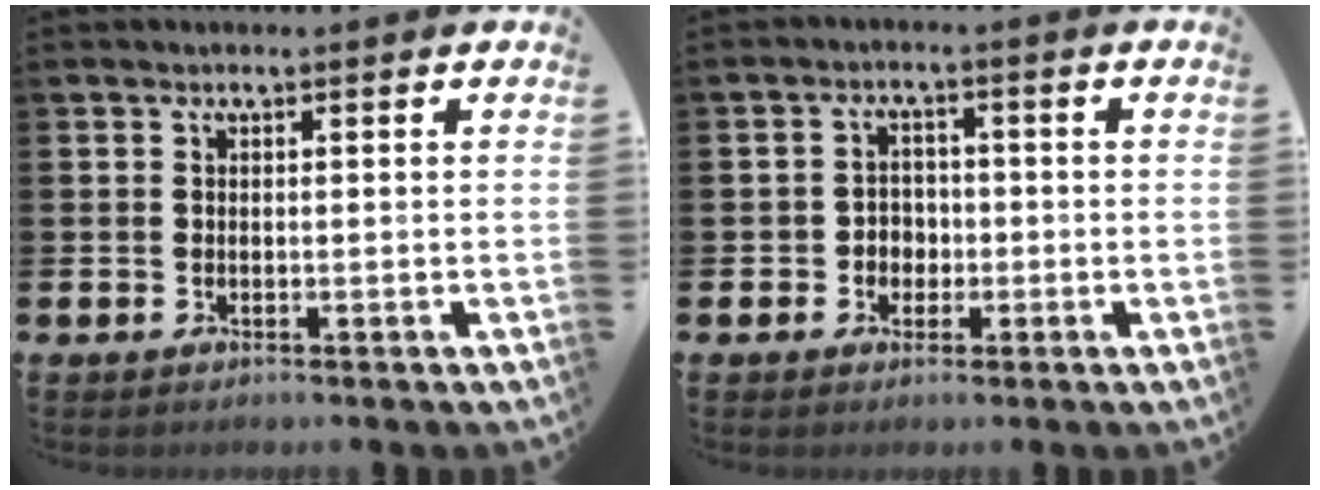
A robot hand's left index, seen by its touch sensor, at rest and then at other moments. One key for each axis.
{"total": 2.8, "fx": -0.8, "fy": 2.5, "fz": 0.8, "tx": -0.013, "ty": 0.005, "tz": -0.023}